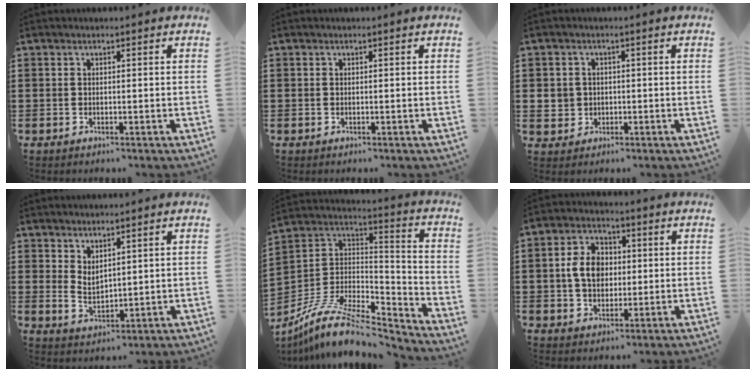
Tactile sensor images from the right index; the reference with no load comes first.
{"total": 0.0}
{"total": 3.1, "force": [0.0, 3.0, 0.8], "torque": [-0.028, 0.010, -0.003]}
{"total": 3.1, "force": [2.5, 1.5, 1.2], "torque": [-0.030, -0.003, 0.047]}
{"total": 11.7, "force": [-8.8, 4.0, 6.5], "torque": [-0.123, 0.024, -0.168]}
{"total": 6.8, "force": [0.2, 5.2, 4.5], "torque": [-0.104, 0.011, -0.004]}